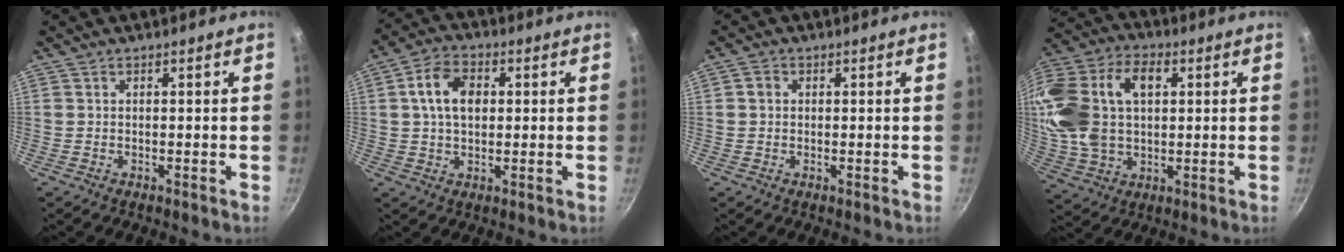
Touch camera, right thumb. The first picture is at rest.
{"total": 8.9, "force": [1.5, 6.0, 6.3], "torque": [-0.095, 0.013, 0.019]}
{"total": 1.9, "force": [0.2, 1.7, 0.8], "torque": [-0.009, 0.006, 0.001]}
{"total": 21.4, "force": [3.9, 14.3, 15.5], "torque": [-0.310, 0.022, 0.072]}